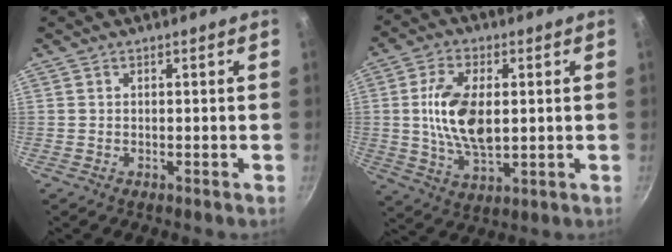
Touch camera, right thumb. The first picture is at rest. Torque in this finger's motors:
{"motor_torque": [1.64, 1.65, 1.41, -0.23, 0.17]}